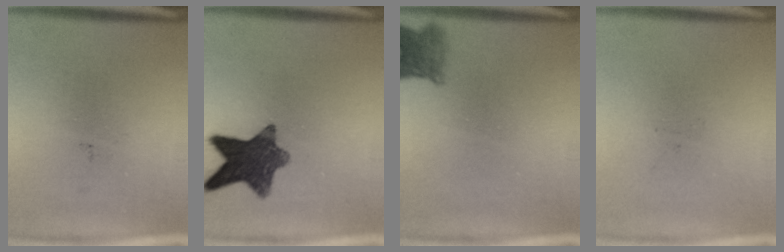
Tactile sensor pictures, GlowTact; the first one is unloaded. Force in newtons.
{"total": 10.8}
{"total": 3.8}
{"total": 0.0}